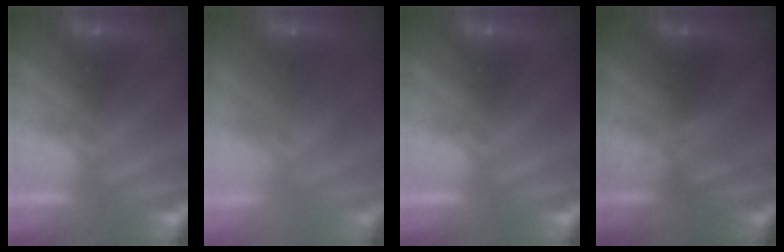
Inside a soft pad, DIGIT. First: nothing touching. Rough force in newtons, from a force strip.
{"total": 5.6}
{"total": 0.0}
{"total": 3.4}